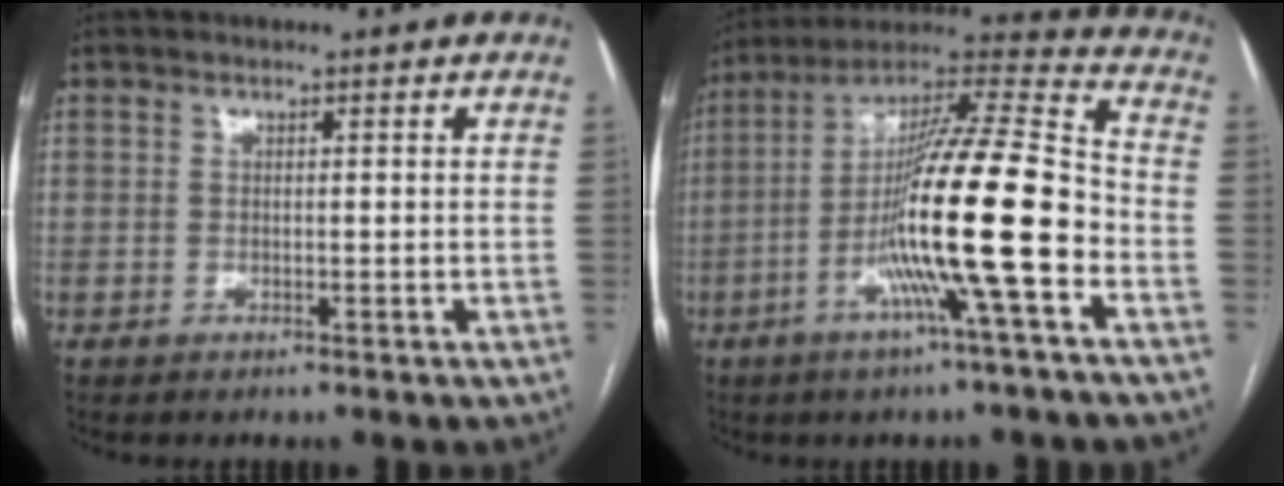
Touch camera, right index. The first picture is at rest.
{"total": 18.8, "force": [-5.7, -0.2, 17.9], "torque": [-0.318, 0.001, -0.108]}